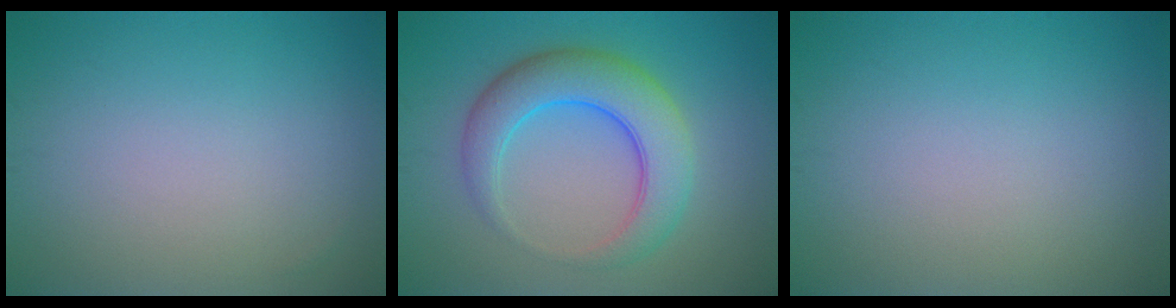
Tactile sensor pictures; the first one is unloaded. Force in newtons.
{"total": 6.3, "press": 6.3, "slide": 0.1}
{"total": 0.0}